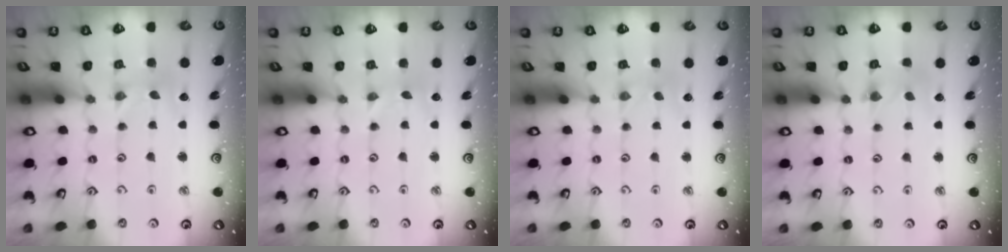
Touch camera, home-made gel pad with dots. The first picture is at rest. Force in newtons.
{"total": 0.7, "press": 0.7, "slide": 0.1}
{"total": 0.8, "press": 0.8, "slide": 0.1}
{"total": 1.6, "press": 1.6, "slide": 0.2}